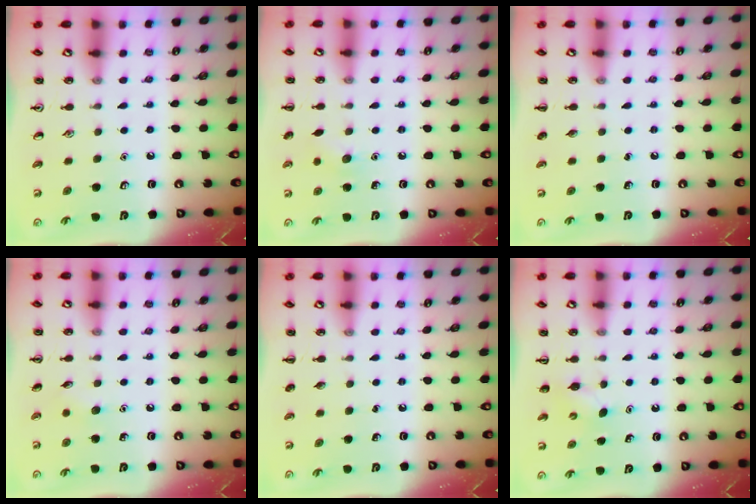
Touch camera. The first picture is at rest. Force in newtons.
{"total": 5.9, "press": 5.7, "slide": 1.4}
{"total": 0.0}
{"total": 4.1, "press": 3.9, "slide": 1.3}
{"total": 0.0}
{"total": 2.7, "press": 2.6, "slide": 0.7}